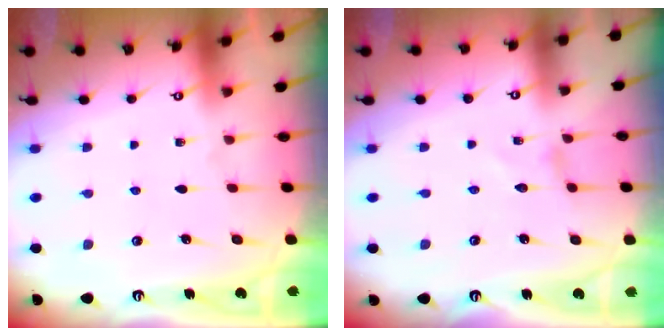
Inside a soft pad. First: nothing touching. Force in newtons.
{"total": 0.0}